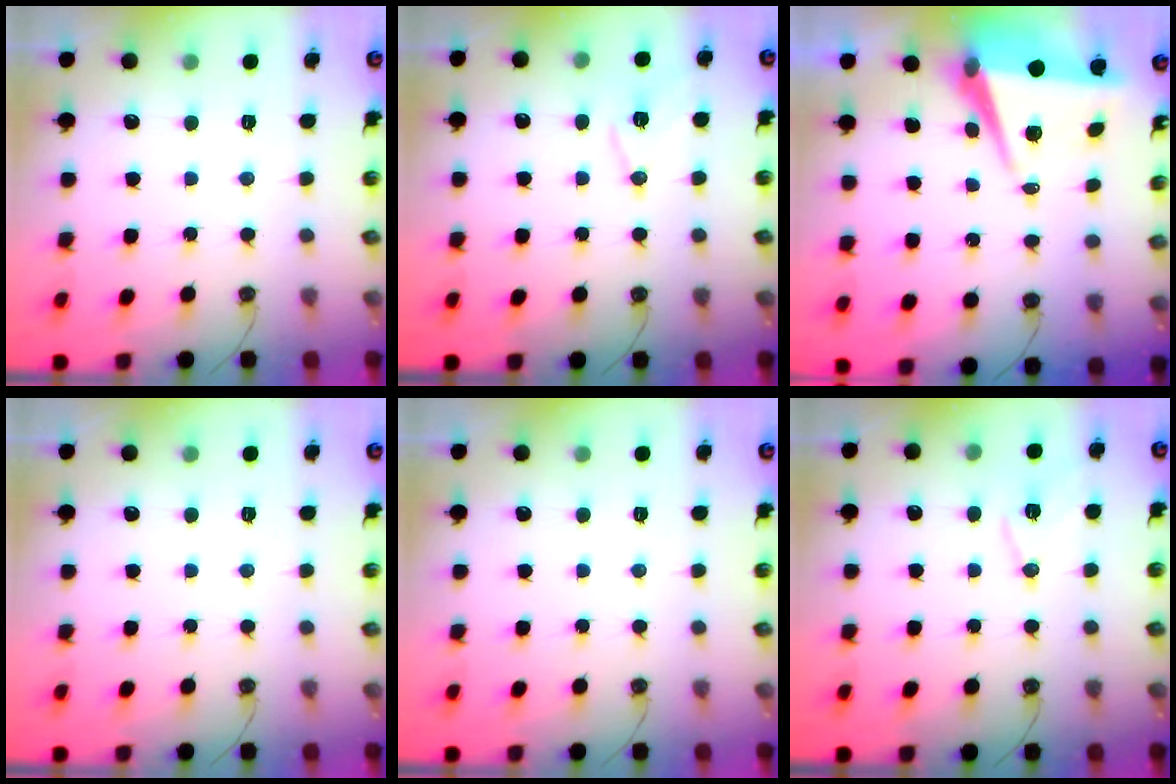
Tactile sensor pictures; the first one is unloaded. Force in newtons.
{"total": 10.0, "press": 9.3, "slide": 3.6}
{"total": 8.3, "press": 7.2, "slide": 4.2}
{"total": 0.0}
{"total": 0.0}
{"total": 10.0, "press": 9.3, "slide": 3.6}